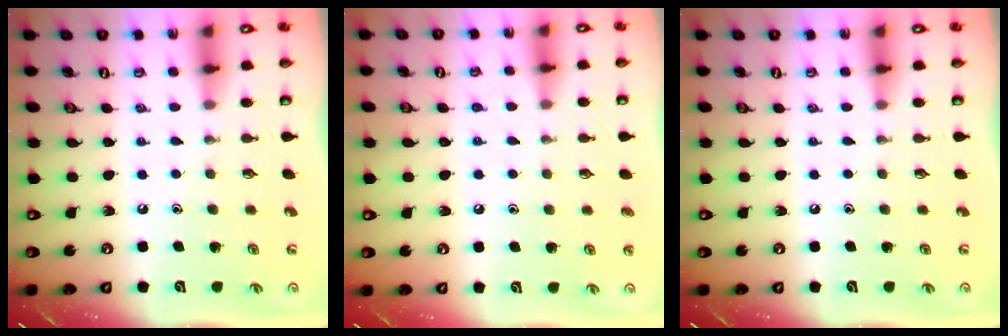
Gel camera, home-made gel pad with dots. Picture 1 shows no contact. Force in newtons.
{"total": 3.8, "press": 3.8, "slide": 0.4}
{"total": 0.0}